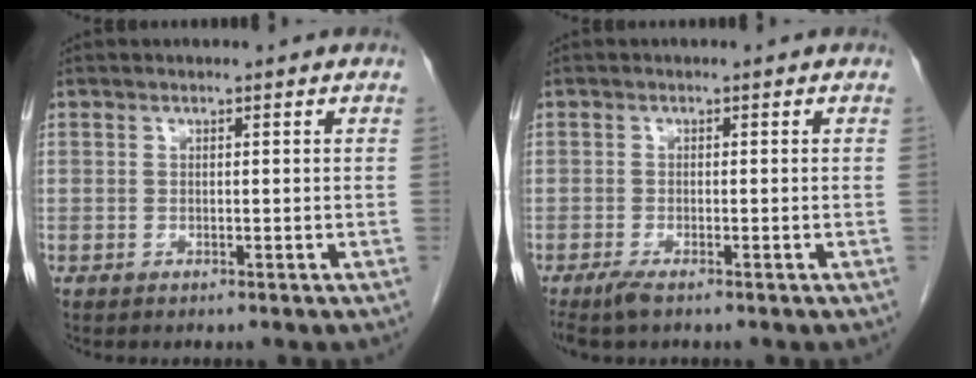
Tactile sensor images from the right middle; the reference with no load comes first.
{"total": 2.4, "force": [-1.8, 0.4, 1.6], "torque": [-0.037, -0.008, -0.034]}